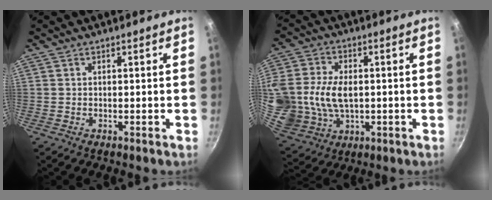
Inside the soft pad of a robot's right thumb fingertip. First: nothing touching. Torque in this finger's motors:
{"motor_torque": [2.28, 2.41, 0.92, -0.79, 0.20]}